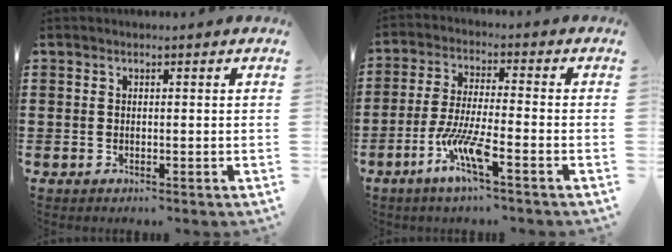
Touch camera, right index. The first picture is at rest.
{"total": 8.2, "force": [-4.5, 0.8, 6.8], "torque": [-0.156, -0.015, -0.092]}